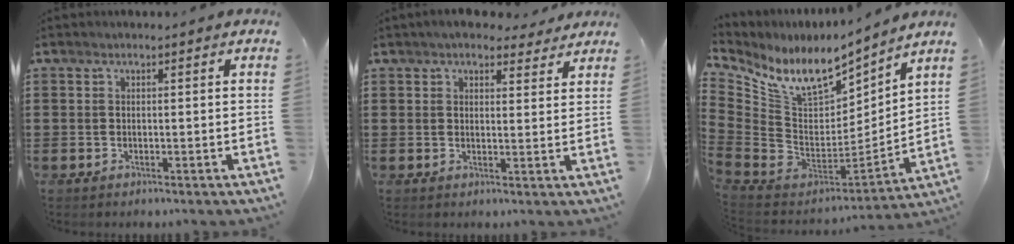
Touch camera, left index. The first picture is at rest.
{"total": 4.5, "force": [4.0, 1.3, 1.6], "torque": [-0.035, -0.007, 0.072]}
{"total": 10.9, "force": [7.3, 4.8, 6.5], "torque": [-0.155, -0.049, 0.131]}